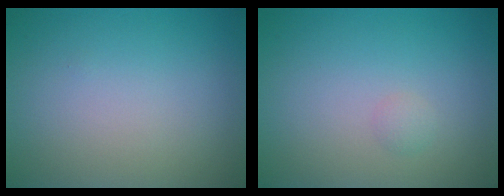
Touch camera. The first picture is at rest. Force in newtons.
{"total": 0.7, "press": 0.7, "slide": 0.0}